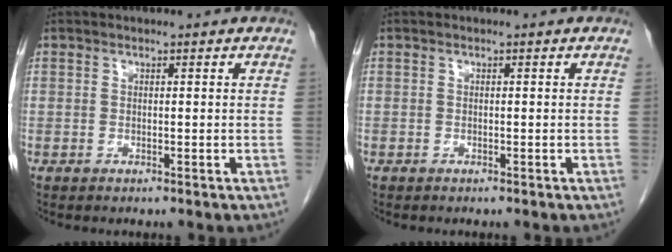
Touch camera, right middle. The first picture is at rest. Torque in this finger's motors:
{"motor_torque": [0.28, -0.47, -0.16, -0.21]}